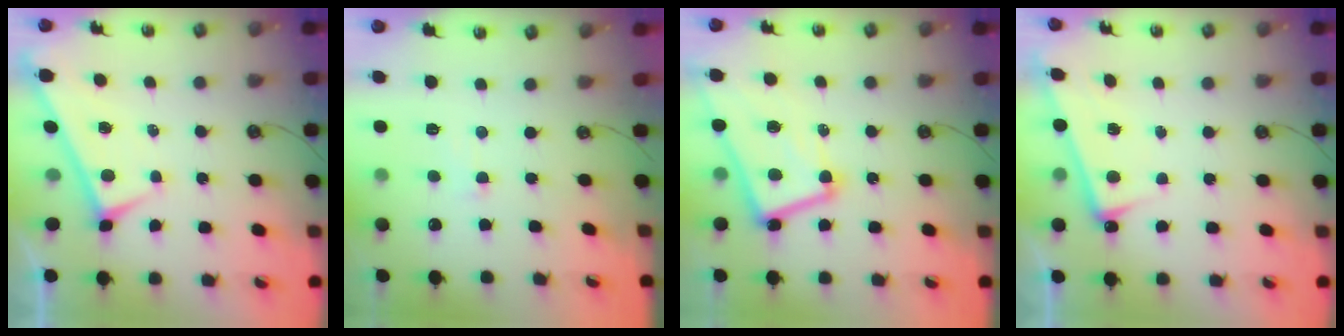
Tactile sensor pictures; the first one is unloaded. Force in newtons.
{"total": 1.0, "press": 0.4, "slide": 0.9}
{"total": 12.1, "press": 12.1, "slide": 1.0}
{"total": 4.4, "press": 4.4, "slide": 0.5}